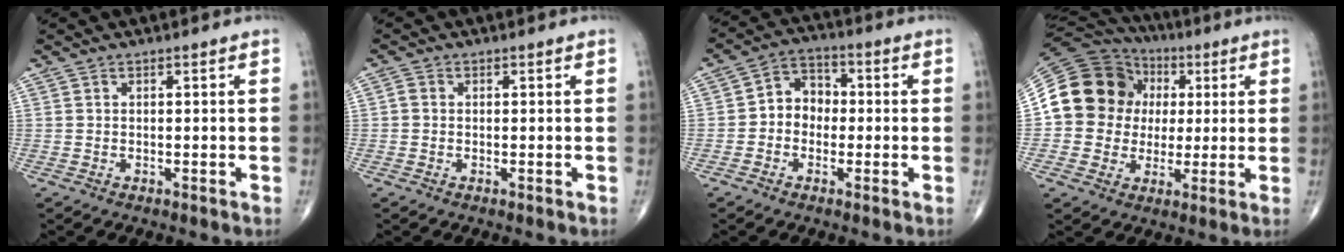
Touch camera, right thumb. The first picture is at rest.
{"total": 1.1, "force": [-0.1, 0.9, 0.6], "torque": [-0.006, 0.001, -0.004]}
{"total": 6.8, "force": [-0.7, 5.6, 3.7], "torque": [-0.030, 0.030, -0.029]}
{"total": 17.2, "force": [2.1, 15.4, 7.4], "torque": [-0.113, 0.032, 0.040]}